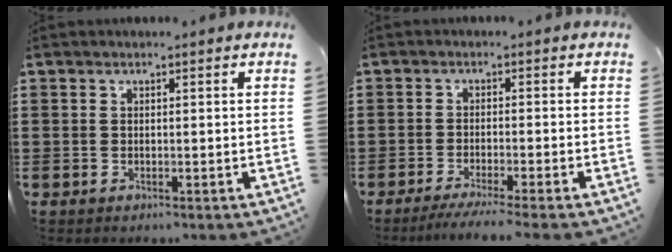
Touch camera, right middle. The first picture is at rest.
{"total": 2.8, "force": [-2.4, -0.5, 1.5], "torque": [-0.032, -0.008, -0.047]}